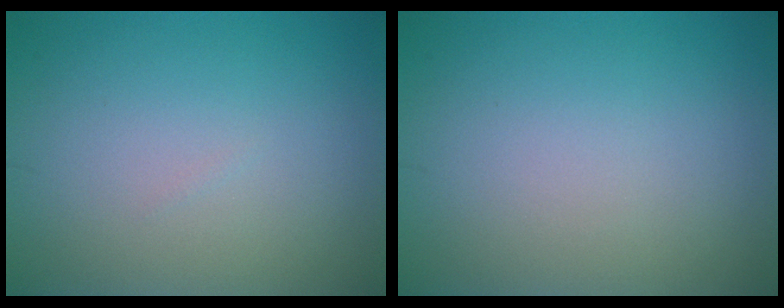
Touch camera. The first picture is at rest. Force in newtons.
{"total": 0.0}